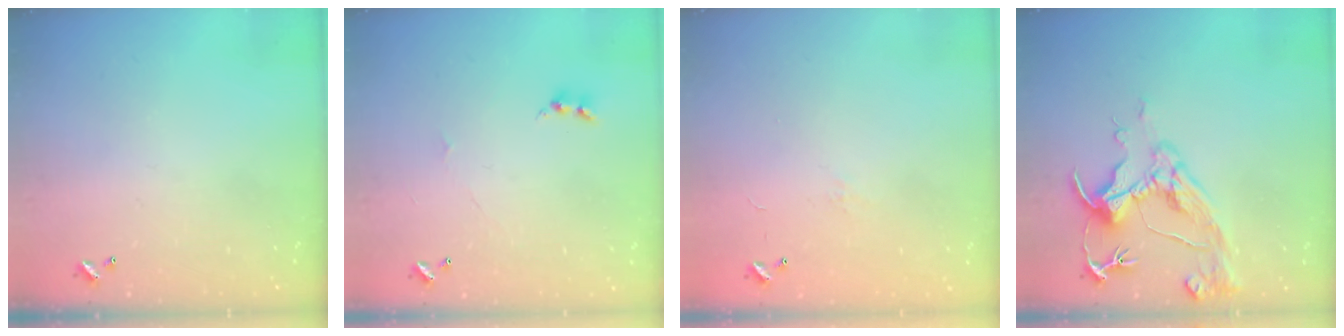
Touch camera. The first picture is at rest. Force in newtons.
{"total": 2.1, "press": 2.0, "slide": 0.5}
{"total": 5.6, "press": 5.6, "slide": 0.8}
{"total": 9.6, "press": 9.5, "slide": 1.5}